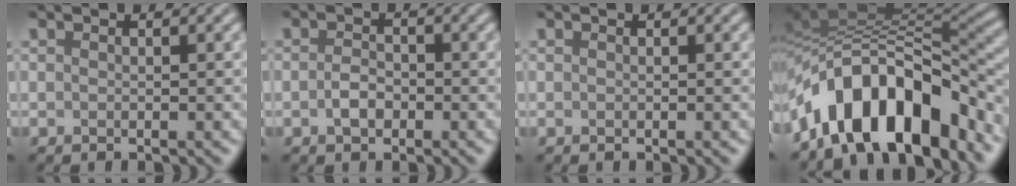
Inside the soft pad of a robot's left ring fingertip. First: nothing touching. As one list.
[{"total": 1.8, "force": [-0.6, 1.2, 1.2], "torque": [-0.025, 0.002, -0.014]}, {"total": 0.0}, {"total": 11.8, "force": [-6.6, 5.3, 8.3], "torque": [-0.112, 0.014, -0.120]}]